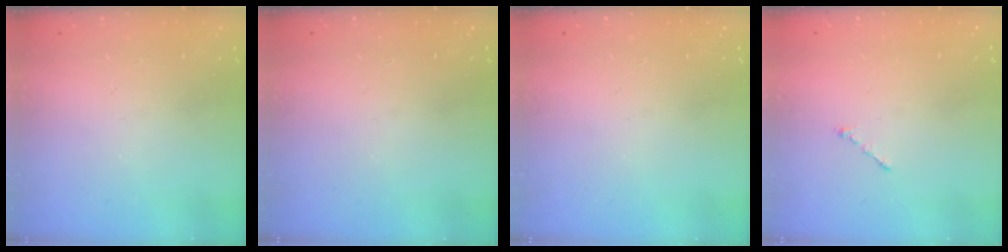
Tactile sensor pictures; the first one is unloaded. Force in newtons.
{"total": 0.0}
{"total": 0.0}
{"total": 0.7, "press": 0.7, "slide": 0.2}